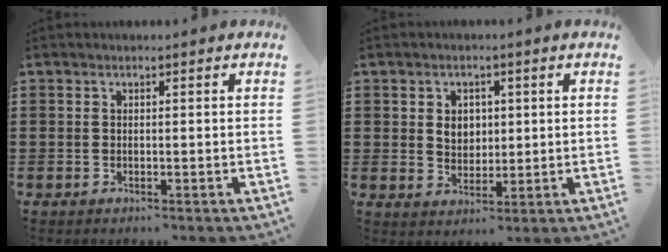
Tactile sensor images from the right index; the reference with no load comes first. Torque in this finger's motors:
{"motor_torque": [1.02, 0.33, 0.48, 0.06]}